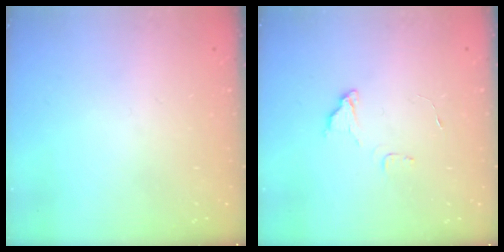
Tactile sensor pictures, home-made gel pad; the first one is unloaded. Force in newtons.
{"total": 5.8, "press": 5.8, "slide": 0.3}